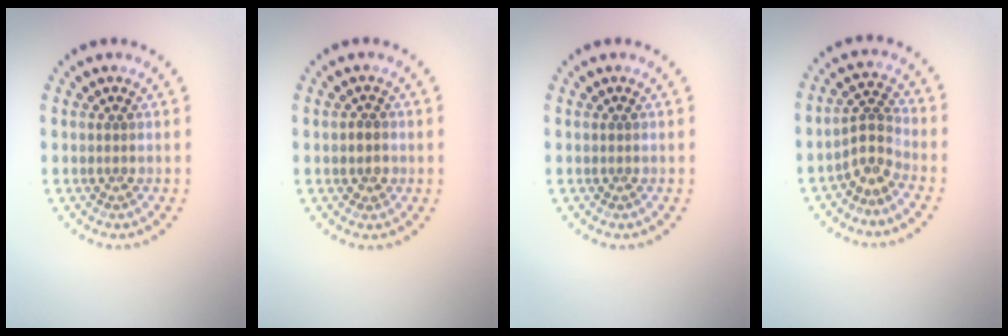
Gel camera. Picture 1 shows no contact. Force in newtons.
{"total": 1.0, "press": 0.9, "slide": 0.4}
{"total": 0.0}
{"total": 2.6, "press": 1.9, "slide": 1.8}